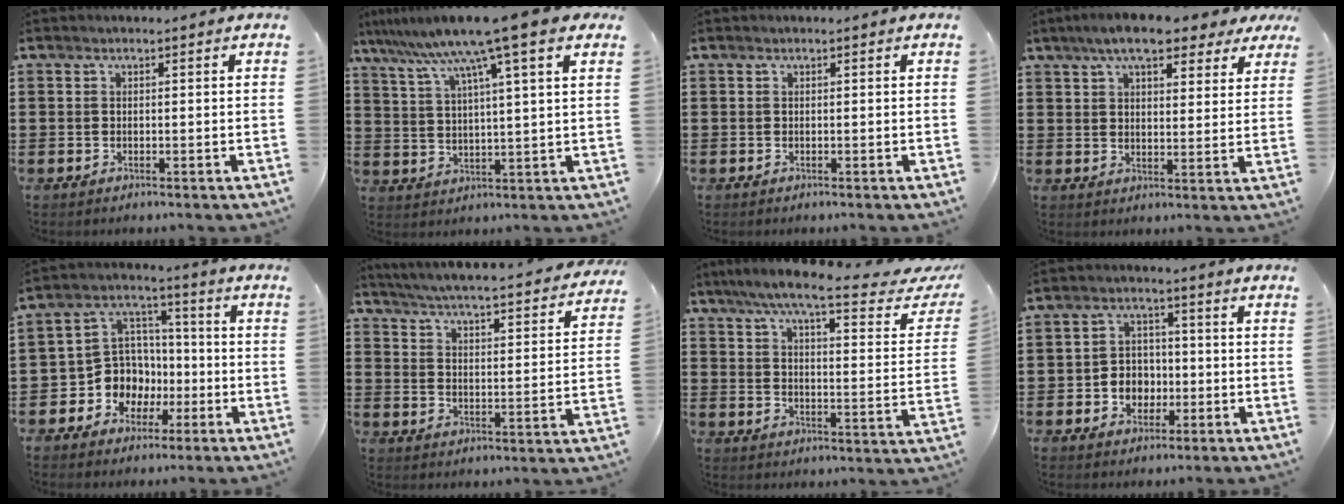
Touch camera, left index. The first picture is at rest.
{"total": 11.2, "force": [8.2, -0.6, 7.6], "torque": [-0.173, -0.029, 0.133]}
{"total": 0.0}
{"total": 8.3, "force": [6.5, 2.1, 4.7], "torque": [-0.093, -0.006, 0.115]}
{"total": 9.2, "force": [-2.7, 8.5, 2.5], "torque": [-0.101, 0.008, -0.050]}
{"total": 4.7, "force": [4.5, -0.3, 1.5], "torque": [-0.053, -0.039, 0.069]}
{"total": 8.4, "force": [6.3, 0.1, 5.5], "torque": [-0.113, -0.043, 0.099]}
{"total": 4.6, "force": [-1.3, 4.0, 1.8], "torque": [-0.037, 0.006, -0.030]}